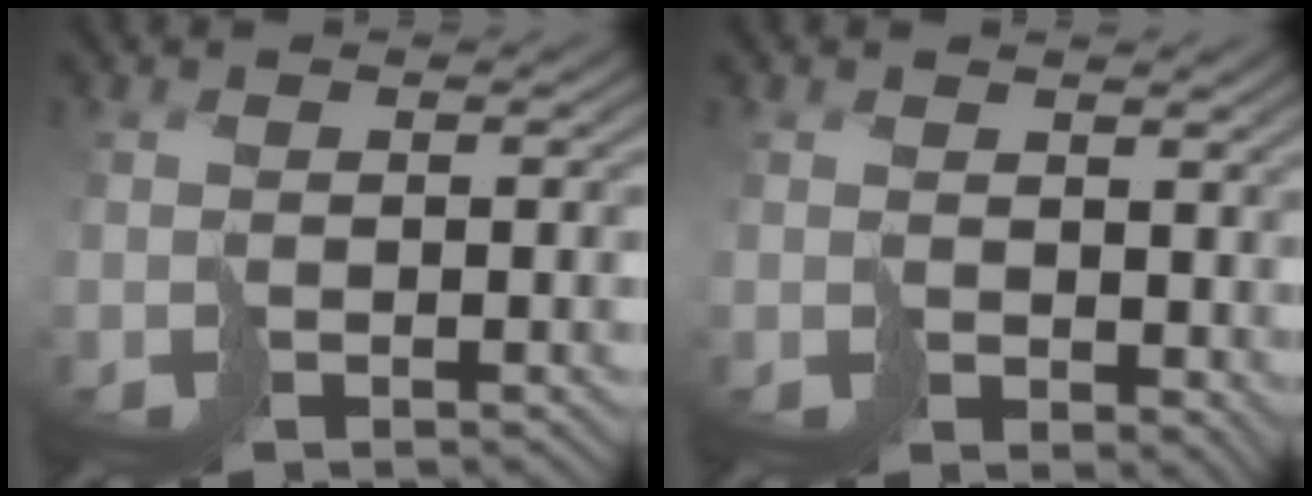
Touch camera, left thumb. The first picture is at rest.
{"total": 3.6, "force": [1.4, 2.6, 2.0], "torque": [-0.047, -0.011, 0.030]}